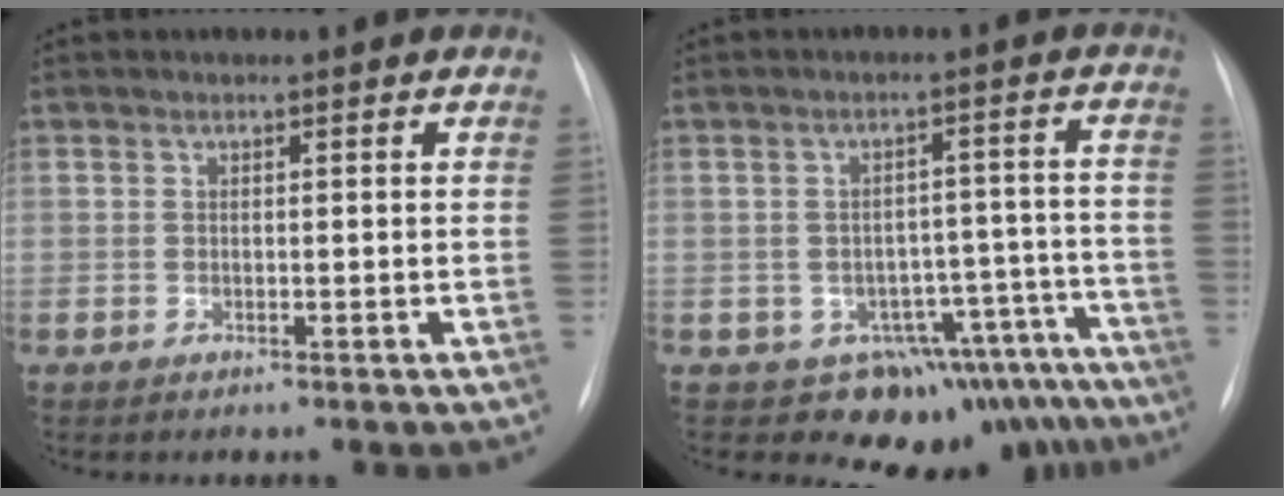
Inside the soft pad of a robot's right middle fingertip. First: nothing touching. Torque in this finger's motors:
{"motor_torque": [0.17, -0.17, 0.06, 0.04]}